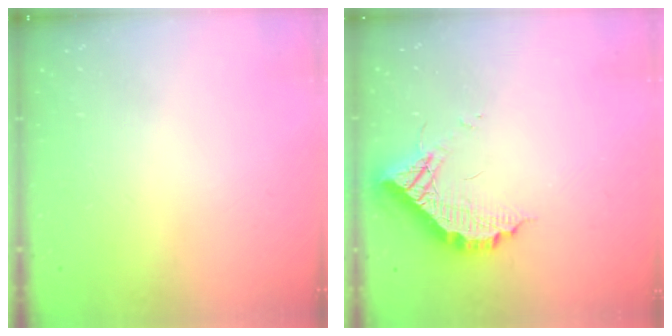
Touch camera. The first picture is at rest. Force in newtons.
{"total": 10.6, "press": 10.6, "slide": 0.7}